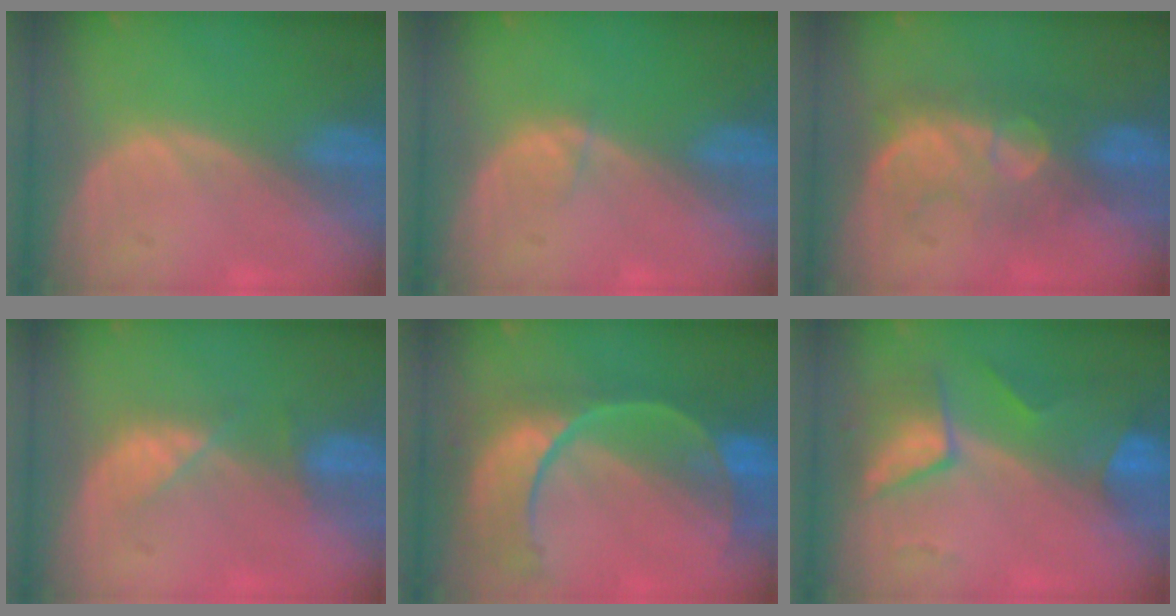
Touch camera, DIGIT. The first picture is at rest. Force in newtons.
{"total": 0.8, "press": 0.8, "slide": 0.1}
{"total": 7.9, "press": 7.7, "slide": 1.5}
{"total": 3.3, "press": 3.2, "slide": 0.7}
{"total": 10.9, "press": 9.2, "slide": 5.9}
{"total": 7.6, "press": 6.7, "slide": 3.5}